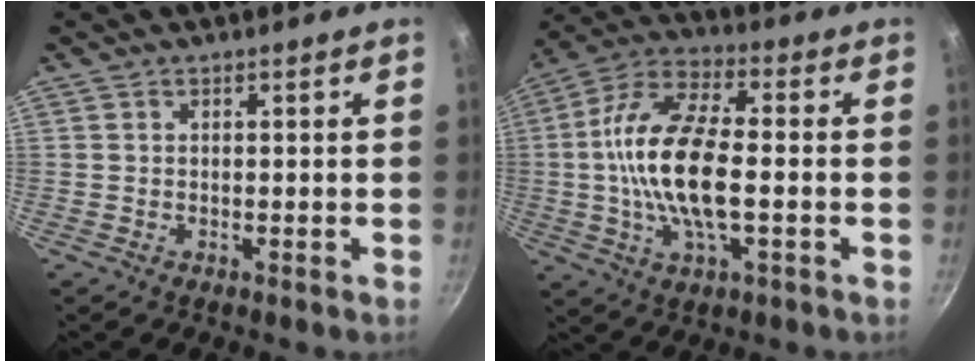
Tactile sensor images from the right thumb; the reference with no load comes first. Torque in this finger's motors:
{"motor_torque": [1.69, 2.61, 2.12, -0.65, 0.52]}